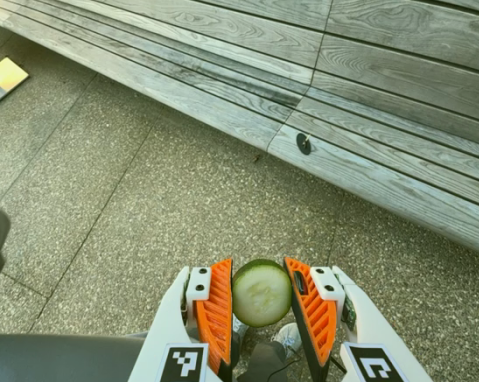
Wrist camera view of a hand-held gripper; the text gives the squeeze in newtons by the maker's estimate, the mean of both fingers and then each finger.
{"total": 13.0, "left": 13.2, "right": 12.8}